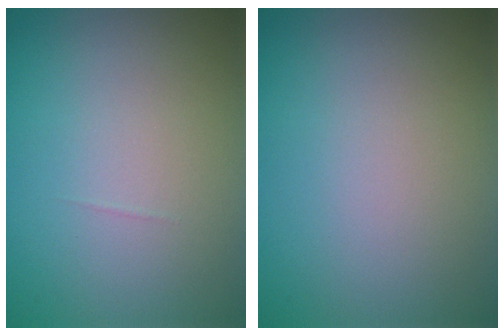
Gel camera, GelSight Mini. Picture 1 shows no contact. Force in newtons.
{"total": 0.0}